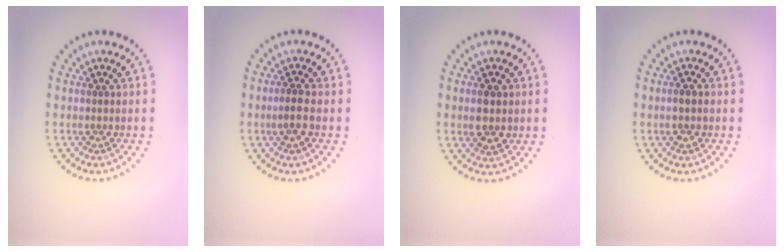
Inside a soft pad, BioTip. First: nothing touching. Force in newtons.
{"total": 1.8, "press": 1.7, "slide": 0.6}
{"total": 2.3, "press": 2.3, "slide": 0.0}
{"total": 1.4, "press": 1.4, "slide": 0.5}